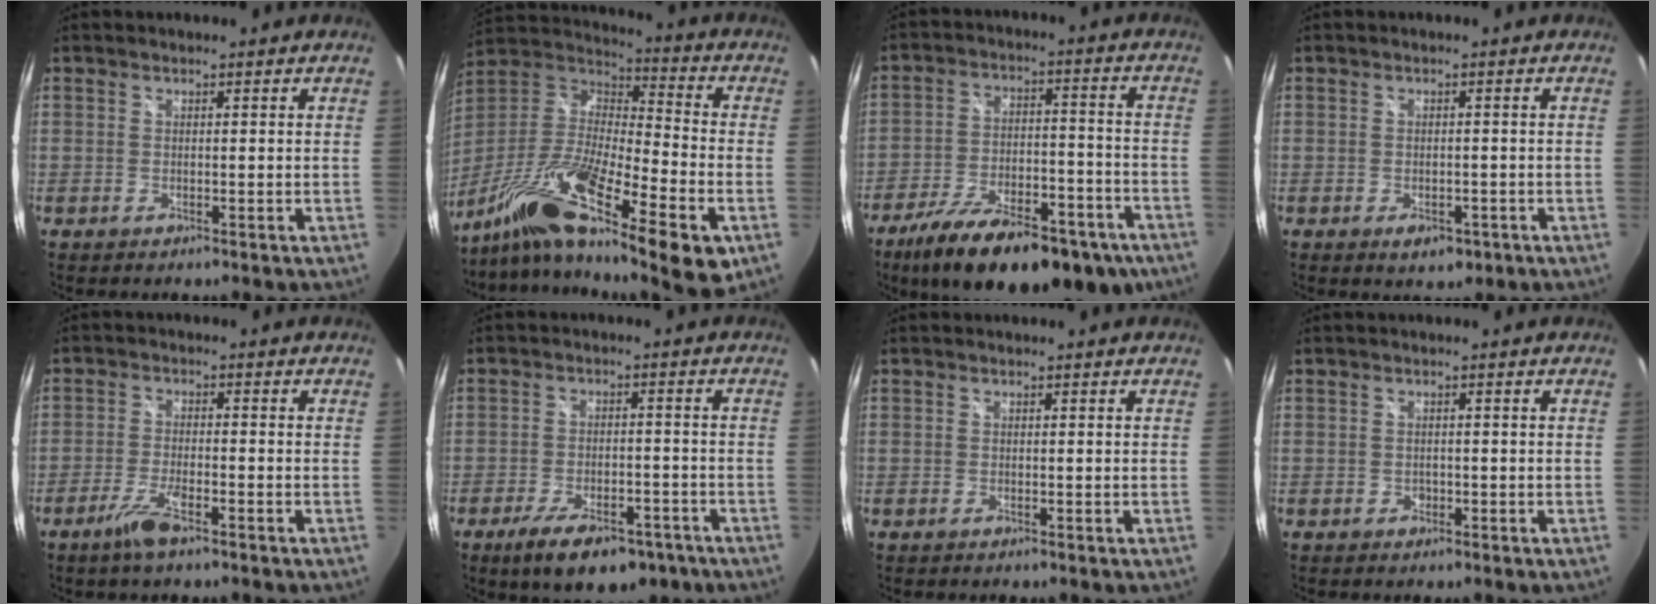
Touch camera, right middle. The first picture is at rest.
{"total": 24.8, "force": [-13.4, 5.4, 20.1], "torque": [-0.348, -0.040, -0.246]}
{"total": 24.3, "force": [-16.9, 9.4, 14.6], "torque": [-0.253, -0.032, -0.240]}
{"total": 3.8, "force": [-1.9, 2.4, 2.3], "torque": [-0.042, -0.009, -0.022]}
{"total": 5.3, "force": [-3.6, 0.9, 3.8], "torque": [-0.092, -0.007, -0.068]}
{"total": 12.2, "force": [-8.1, 5.4, 7.3], "torque": [-0.144, -0.012, -0.118]}
{"total": 0.0}
{"total": 1.1, "force": [-0.5, 0.9, 0.2], "torque": [-0.003, -0.001, -0.005]}